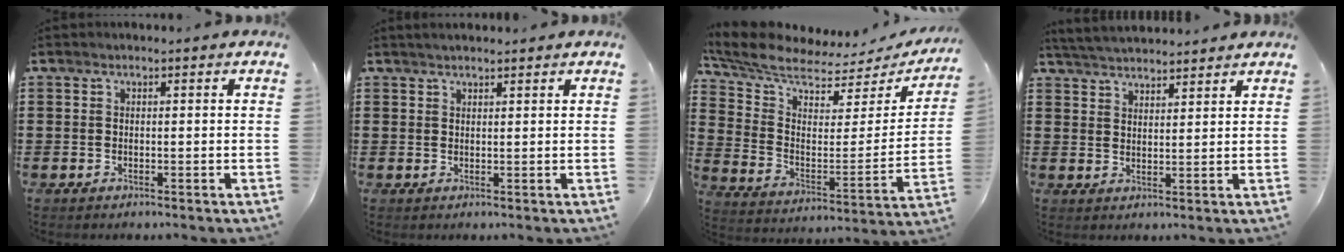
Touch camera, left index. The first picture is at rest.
{"total": 1.3, "force": [1.2, 0.2, 0.4], "torque": [-0.008, 0.001, 0.022]}
{"total": 6.2, "force": [5.4, 1.8, 2.5], "torque": [-0.078, -0.048, 0.090]}
{"total": 3.8, "force": [3.8, 0.1, 0.5], "torque": [-0.021, -0.010, 0.069]}